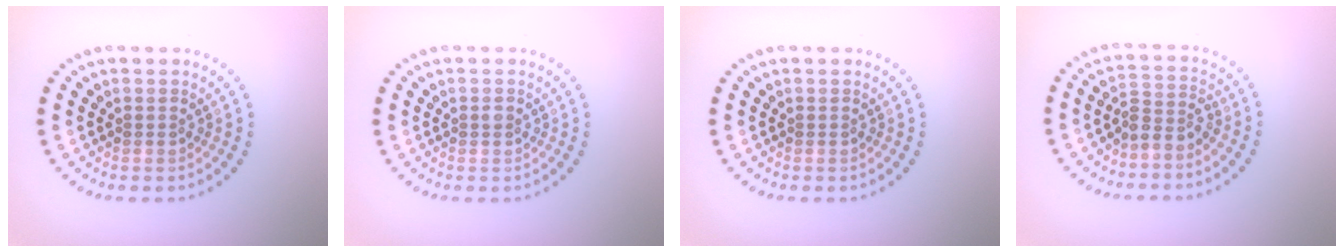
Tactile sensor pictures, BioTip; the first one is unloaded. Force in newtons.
{"total": 0.7, "press": 0.7, "slide": 0.1}
{"total": 0.0}
{"total": 2.6, "press": 1.9, "slide": 1.7}